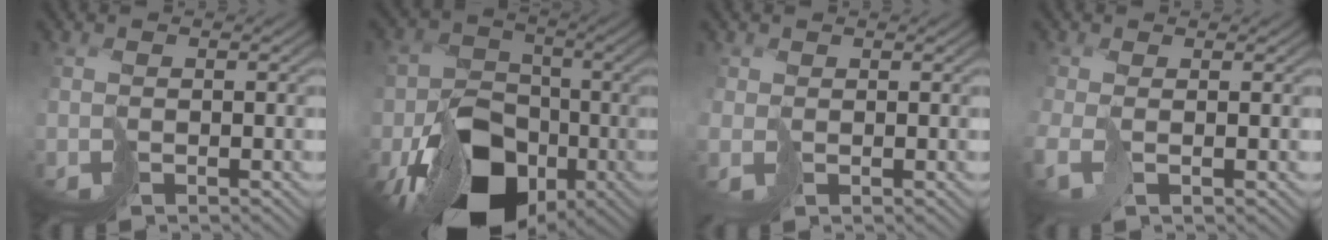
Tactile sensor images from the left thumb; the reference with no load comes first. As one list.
[{"total": 14.4, "force": [-6.4, 10.2, 7.9], "torque": [-0.146, -0.039, -0.115]}, {"total": 1.1, "force": [0.2, 0.9, 0.5], "torque": [-0.023, -0.008, 0.004]}, {"total": 3.2, "force": [-1.0, 1.3, 2.8], "torque": [-0.078, -0.011, -0.027]}]